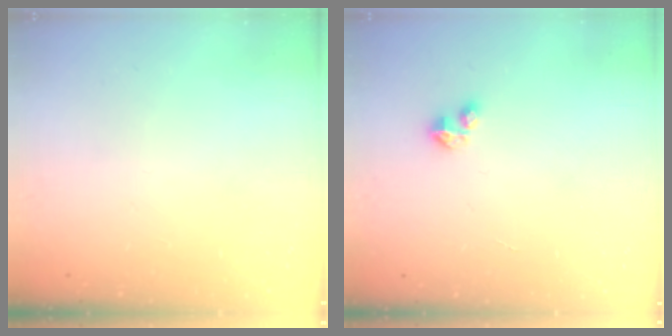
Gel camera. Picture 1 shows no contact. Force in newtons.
{"total": 2.1, "press": 2.1, "slide": 0.2}